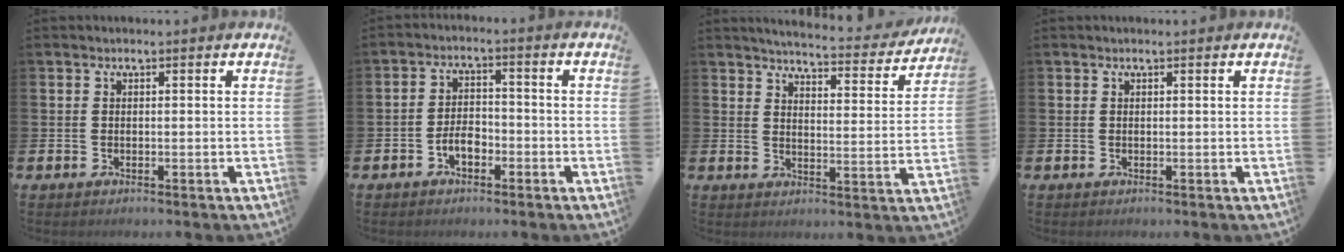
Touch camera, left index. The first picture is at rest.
{"total": 3.3, "force": [-1.7, 1.9, 2.2], "torque": [-0.039, 0.007, -0.033]}
{"total": 4.6, "force": [4.5, 0.3, 1.0], "torque": [-0.028, -0.037, 0.073]}
{"total": 0.0}